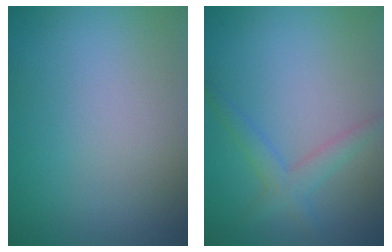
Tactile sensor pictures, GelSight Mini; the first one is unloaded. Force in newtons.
{"total": 2.3, "press": 2.3, "slide": 0.1}